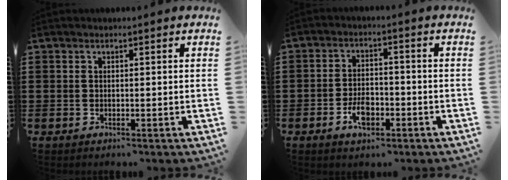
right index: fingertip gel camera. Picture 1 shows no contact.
{"total": 4.8, "force": [-2.1, 2.5, 3.5], "torque": [-0.073, 0.002, -0.041]}